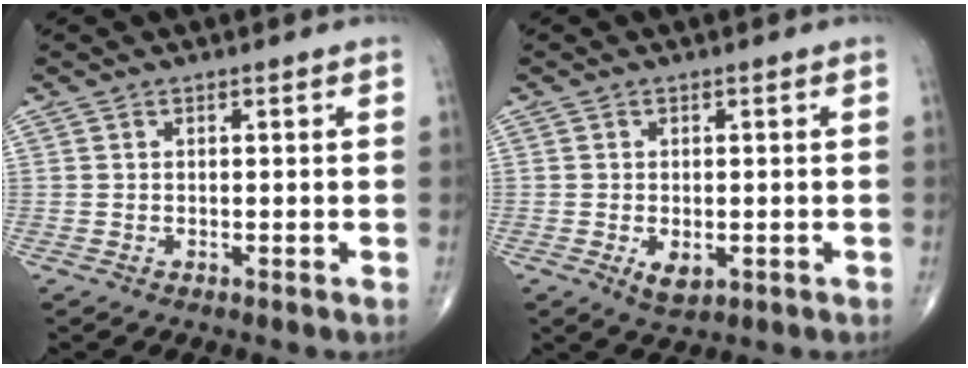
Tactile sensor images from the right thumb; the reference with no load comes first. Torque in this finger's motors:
{"motor_torque": [-0.06, 0.55, 0.26, 0.27, 0.11]}